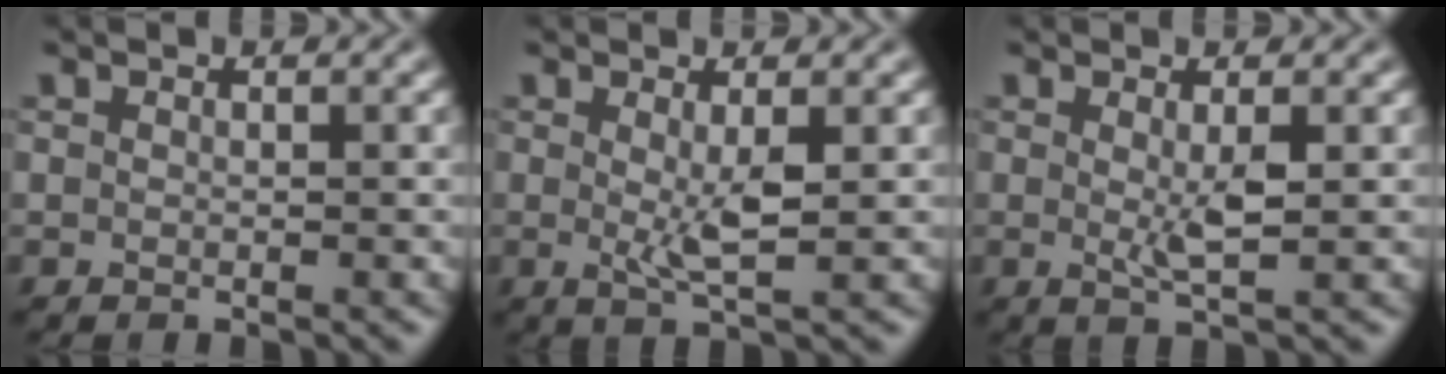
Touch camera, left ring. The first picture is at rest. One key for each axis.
{"total": 2.8, "fx": -0.1, "fy": 0.5, "fz": 2.7, "tx": -0.053, "ty": -0.011, "tz": 0.002}
{"total": 2.3, "fx": -0.1, "fy": 0.4, "fz": 2.2, "tx": -0.043, "ty": -0.009, "tz": 0.001}